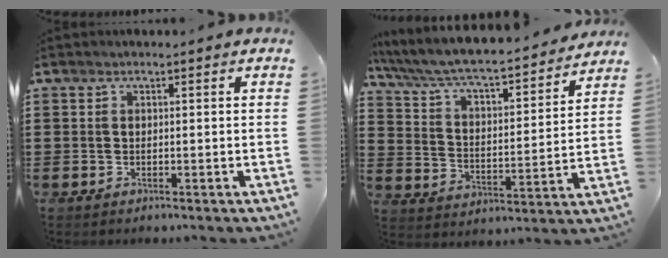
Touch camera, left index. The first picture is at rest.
{"total": 5.8, "force": [5.2, 0.3, 2.5], "torque": [-0.073, -0.046, 0.079]}